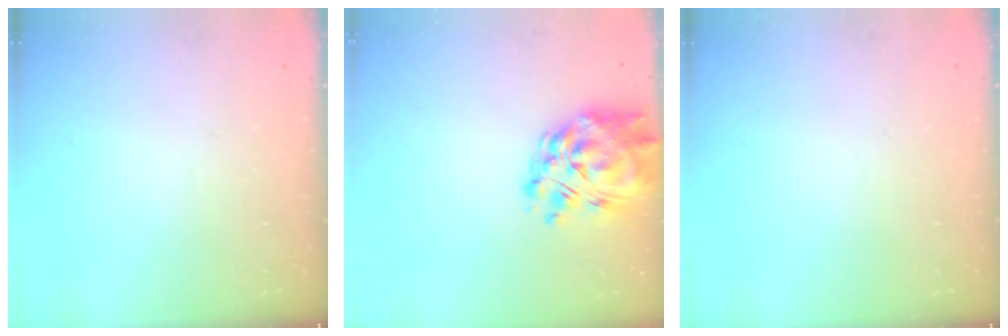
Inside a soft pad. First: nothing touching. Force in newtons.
{"total": 10.8, "press": 10.1, "slide": 4.0}
{"total": 0.0}